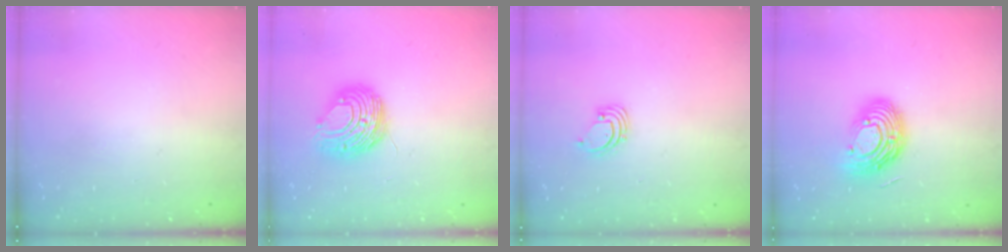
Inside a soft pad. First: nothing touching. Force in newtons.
{"total": 10.0, "press": 9.9, "slide": 1.2}
{"total": 1.4, "press": 1.4, "slide": 0.1}
{"total": 13.0, "press": 12.9, "slide": 1.0}